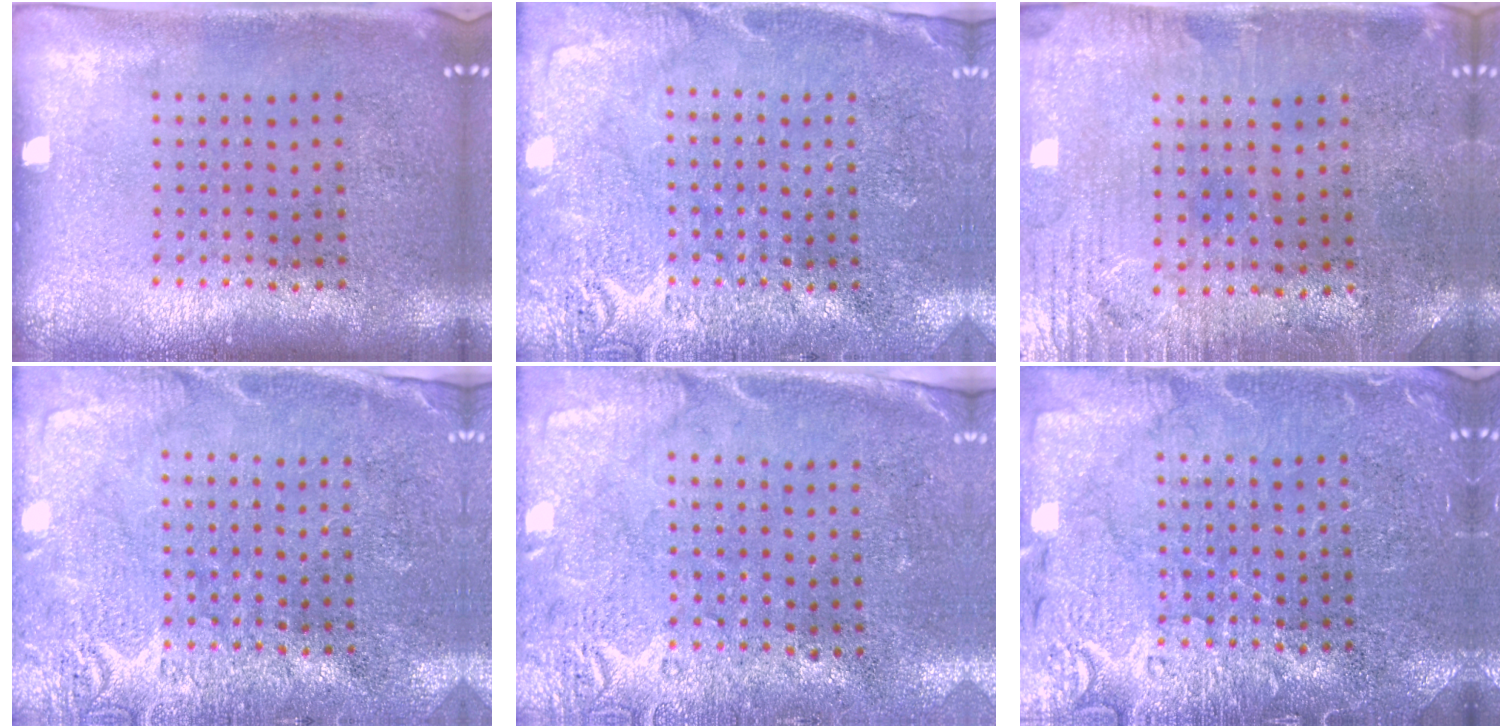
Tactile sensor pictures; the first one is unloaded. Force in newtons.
{"total": 2.7, "press": 2.7, "slide": 0.4}
{"total": 0.9, "press": 0.7, "slide": 0.6}
{"total": 2.8, "press": 2.8, "slide": 0.3}
{"total": 2.7, "press": 2.2, "slide": 1.5}
{"total": 5.2, "press": 5.2, "slide": 0.7}